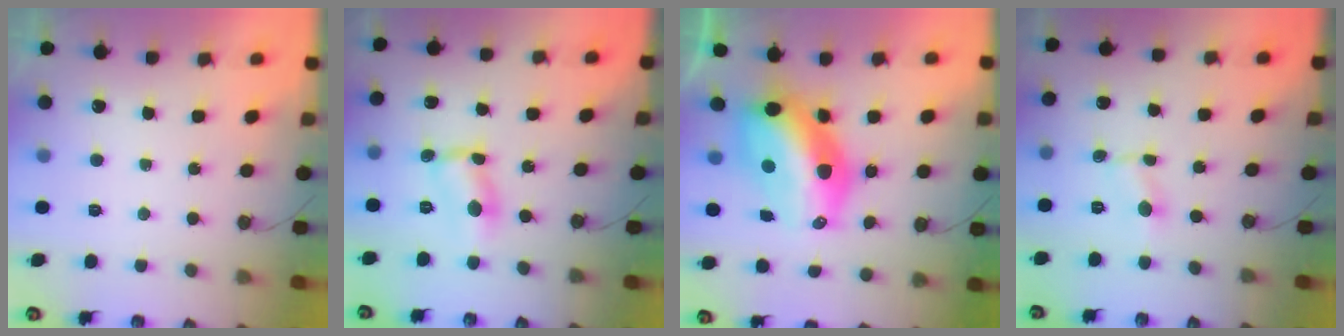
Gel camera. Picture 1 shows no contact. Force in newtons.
{"total": 4.3, "press": 4.3, "slide": 0.2}
{"total": 16.5, "press": 16.4, "slide": 1.5}
{"total": 0.7, "press": 0.7, "slide": 0.1}